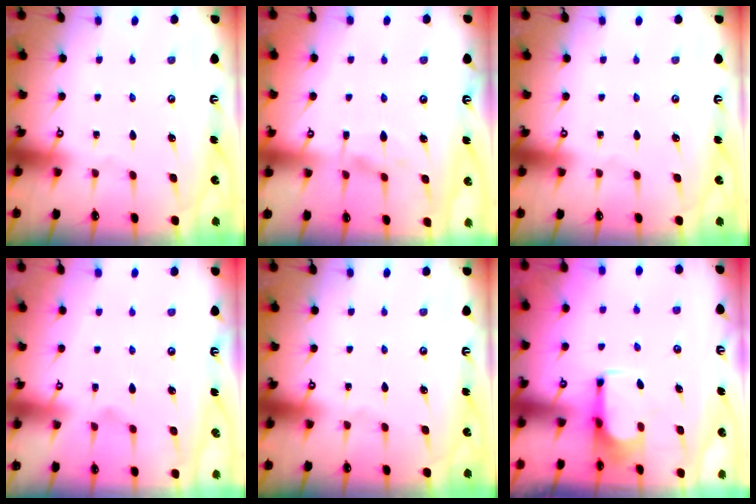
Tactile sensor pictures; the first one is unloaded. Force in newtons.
{"total": 2.3, "press": 2.1, "slide": 1.0}
{"total": 0.0}
{"total": 1.2, "press": 0.4, "slide": 1.1}
{"total": 0.0}
{"total": 3.7, "press": 3.6, "slide": 1.0}